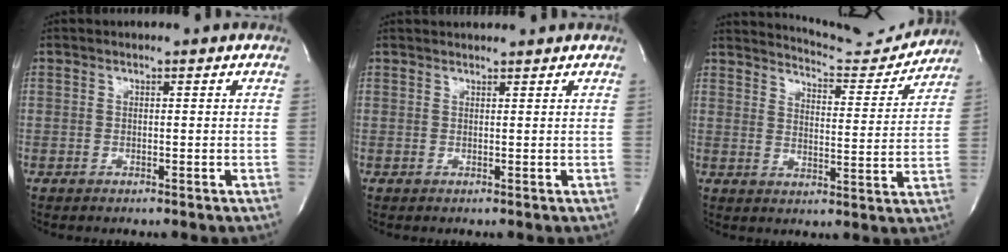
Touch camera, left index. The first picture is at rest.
{"total": 2.9, "force": [2.8, 0.0, 0.5], "torque": [-0.007, 0.020, 0.038]}
{"total": 11.4, "force": [11.4, 0.3, 1.0], "torque": [-0.017, -0.032, 0.148]}